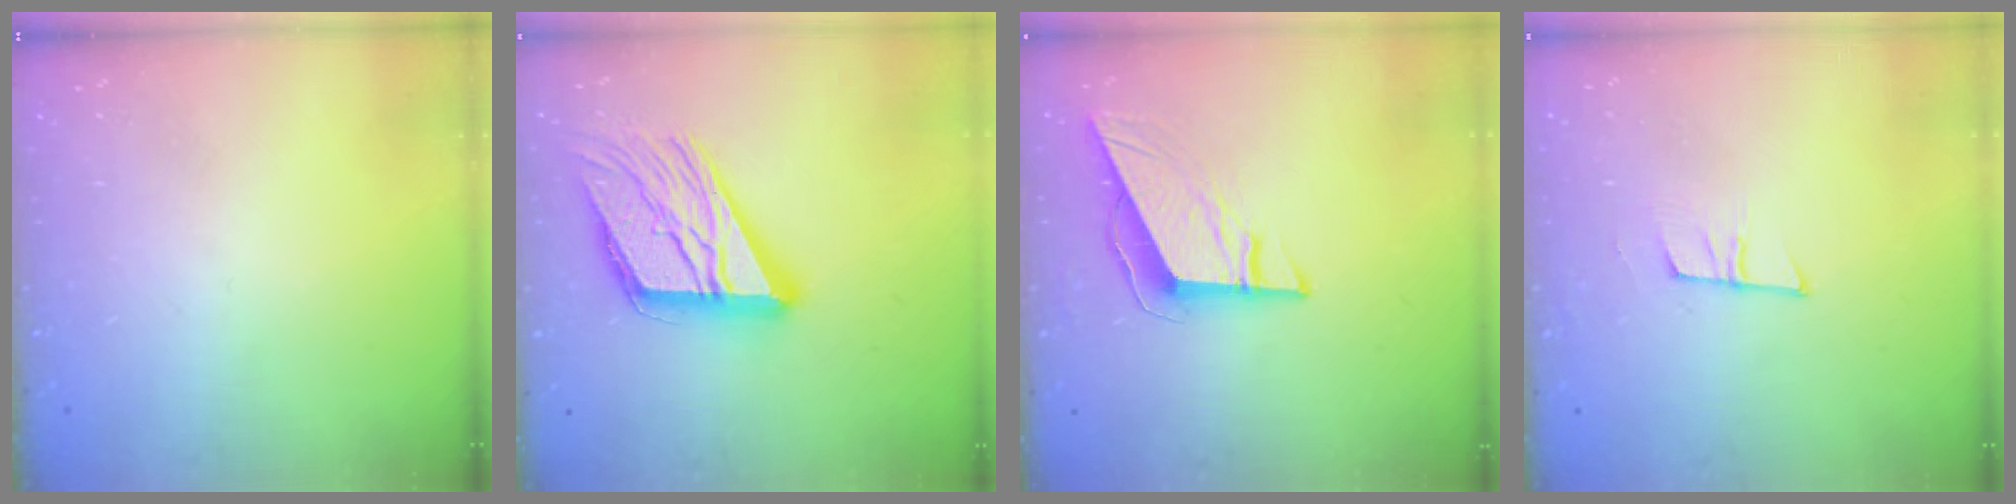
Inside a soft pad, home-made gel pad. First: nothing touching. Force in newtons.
{"total": 19.6, "press": 19.5, "slide": 1.9}
{"total": 9.6, "press": 9.5, "slide": 1.0}
{"total": 6.9, "press": 6.3, "slide": 2.8}